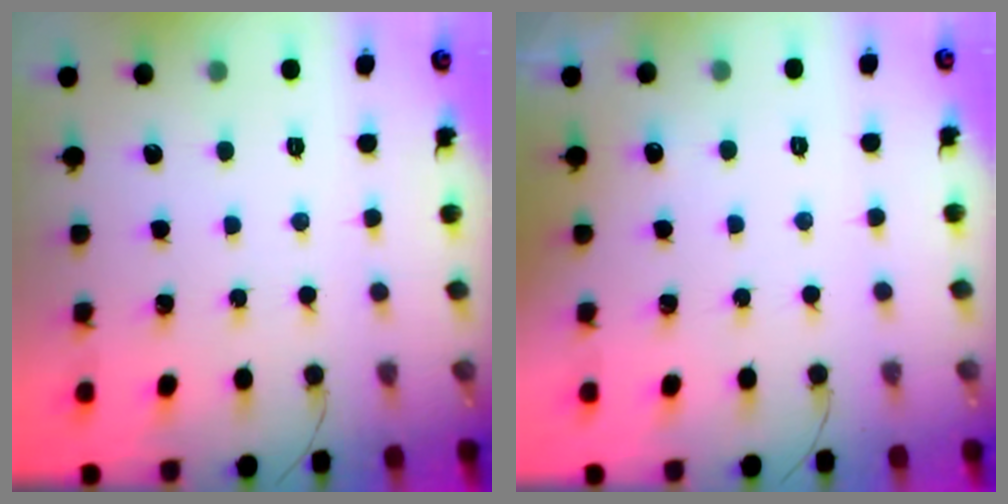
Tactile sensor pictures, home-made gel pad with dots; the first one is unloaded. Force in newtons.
{"total": 2.8, "press": 2.6, "slide": 1.2}